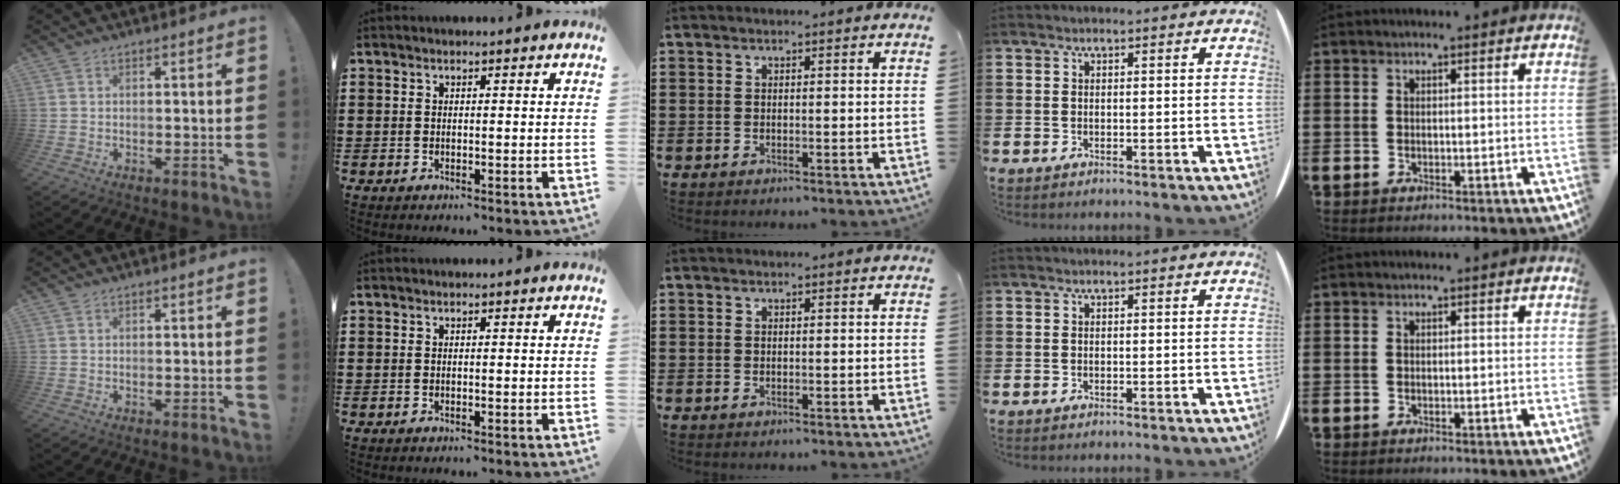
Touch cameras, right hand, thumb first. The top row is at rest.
{}